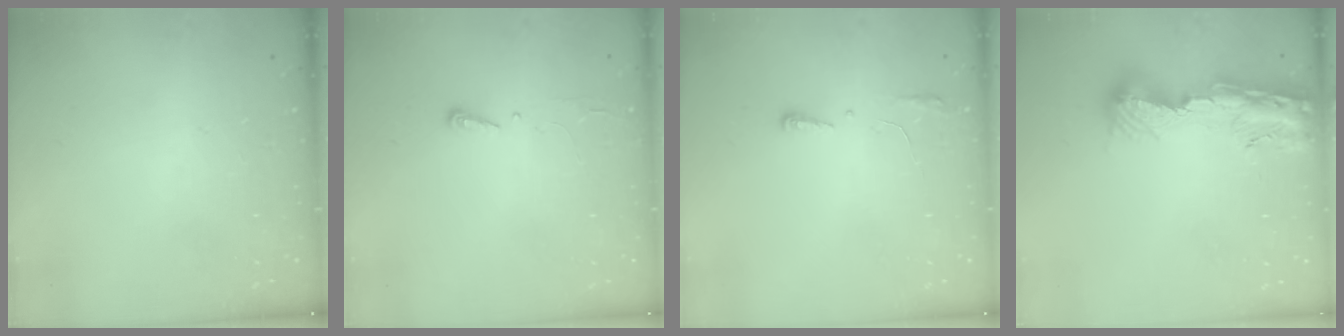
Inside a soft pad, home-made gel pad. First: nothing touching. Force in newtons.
{"total": 2.9, "press": 2.9, "slide": 0.4}
{"total": 3.8, "press": 3.6, "slide": 1.2}
{"total": 13.0, "press": 12.9, "slide": 1.3}